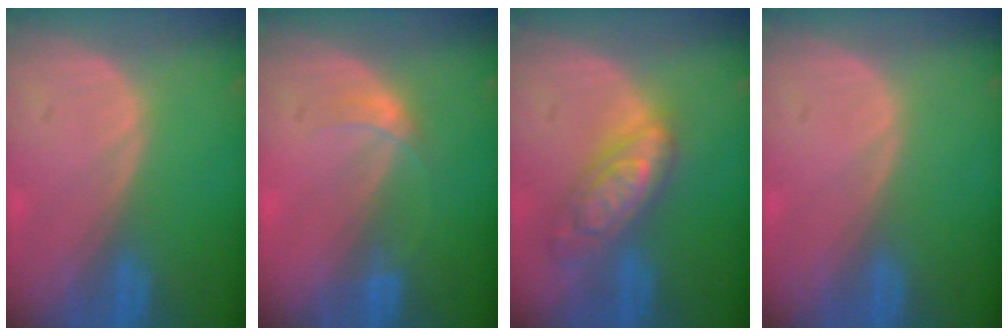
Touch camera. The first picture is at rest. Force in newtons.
{"total": 2.1, "press": 2.1, "slide": 0.2}
{"total": 7.4, "press": 7.4, "slide": 0.5}
{"total": 0.0}